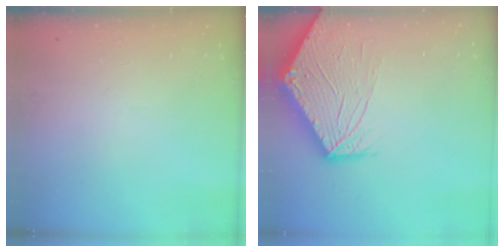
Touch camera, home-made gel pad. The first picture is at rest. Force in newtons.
{"total": 11.1, "press": 11.0, "slide": 1.3}